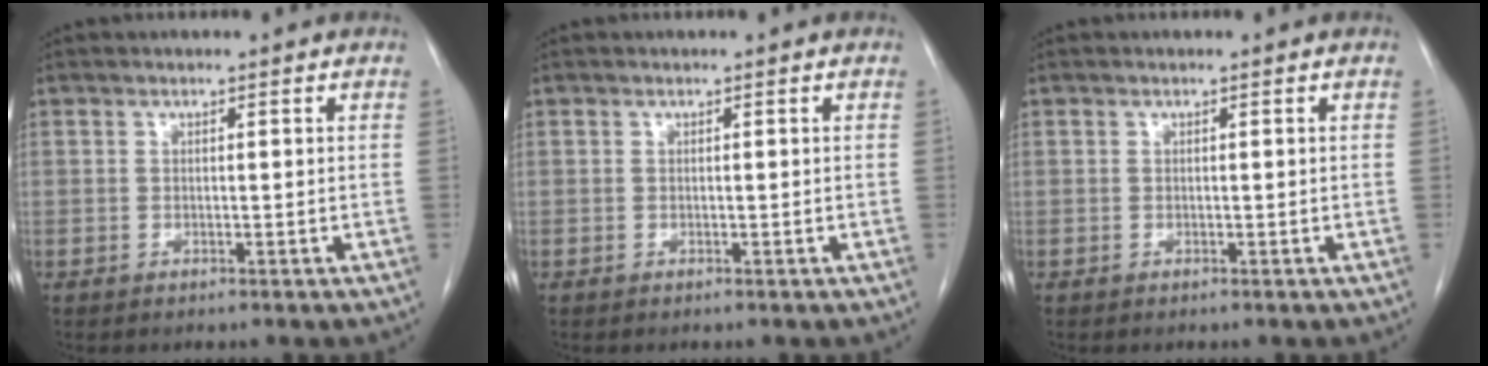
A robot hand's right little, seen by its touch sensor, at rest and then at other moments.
{"total": 0.0}
{"total": 0.0}